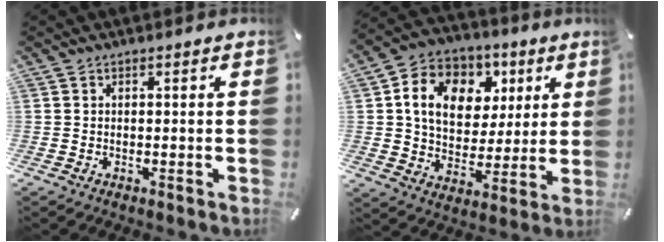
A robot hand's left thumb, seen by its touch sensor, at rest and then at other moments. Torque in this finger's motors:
{"motor_torque": [2.29, 2.43, 1.45, -1.32, 0.23]}